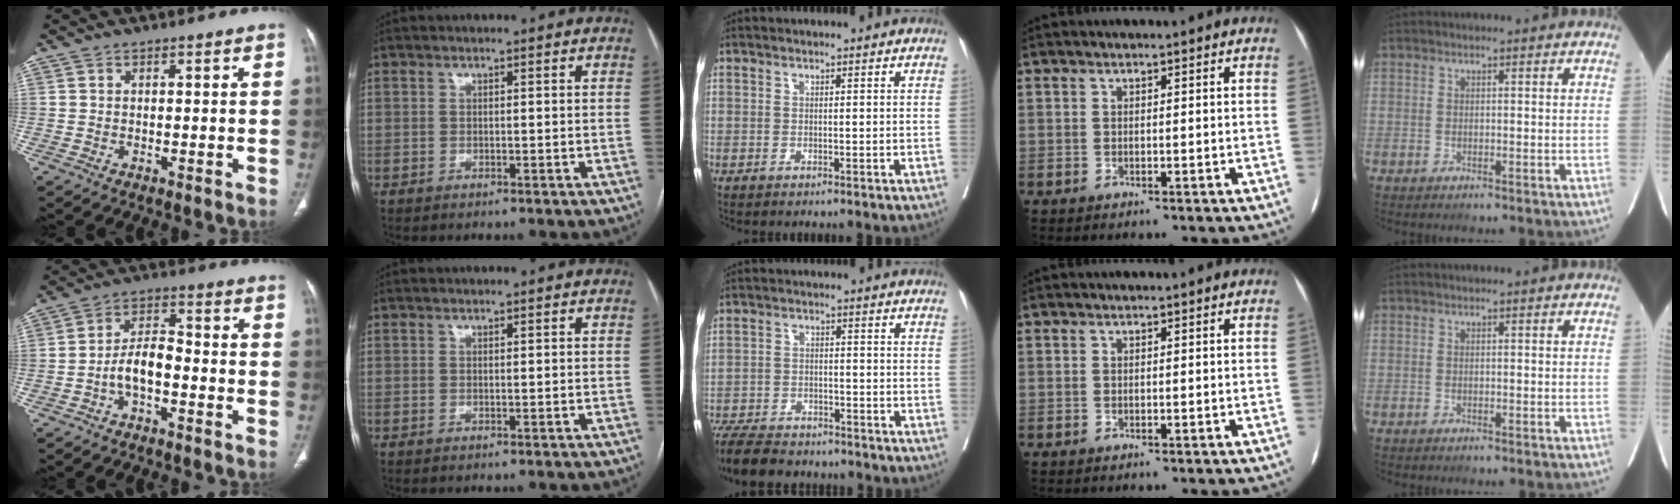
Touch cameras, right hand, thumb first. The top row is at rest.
{"thumb": {"total": 6.1, "force": [-2.5, 2.8, 4.8], "torque": [-0.084, 0.034, -0.049]}, "middle": {"total": 10.5, "force": [-9.3, 2.9, 3.8], "torque": [-0.067, -0.013, -0.147]}}